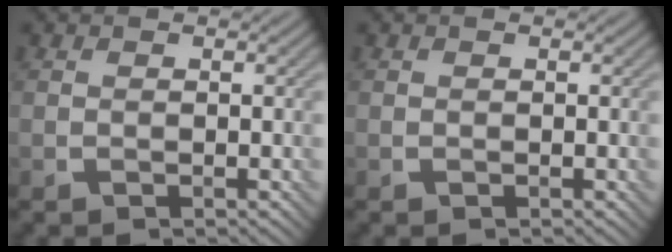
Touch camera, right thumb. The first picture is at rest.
{"total": 0.0}